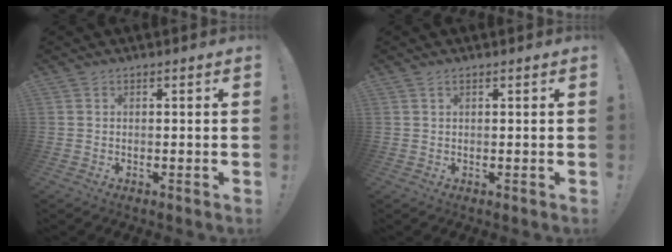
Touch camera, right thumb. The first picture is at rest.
{"total": 0.8, "force": [0.5, 0.4, 0.6], "torque": [-0.013, 0.001, 0.009]}